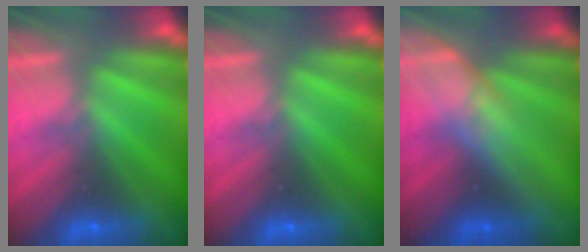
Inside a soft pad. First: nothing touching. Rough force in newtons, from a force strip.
{"total": 0.0}
{"total": 2.8}